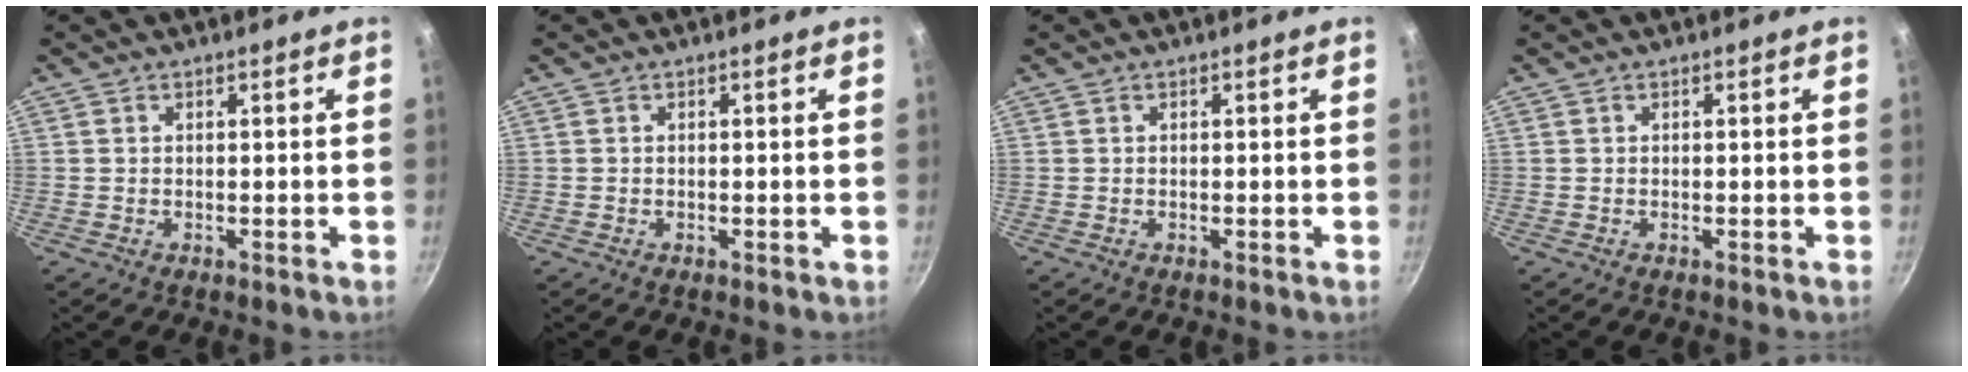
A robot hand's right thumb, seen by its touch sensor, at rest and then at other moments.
{"total": 0.0}
{"total": 0.0}
{"total": 0.0}